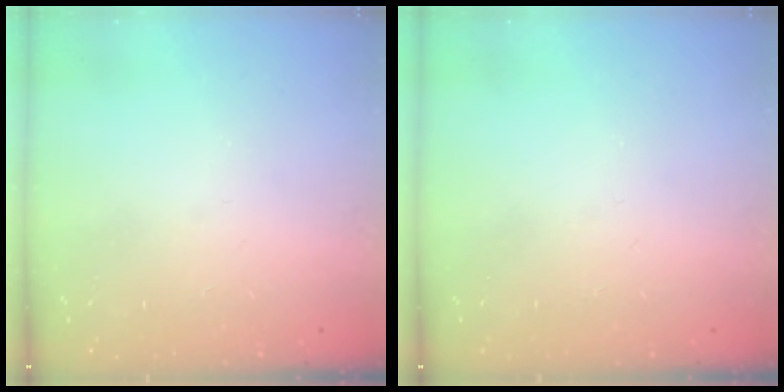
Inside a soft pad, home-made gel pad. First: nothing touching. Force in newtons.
{"total": 0.0}